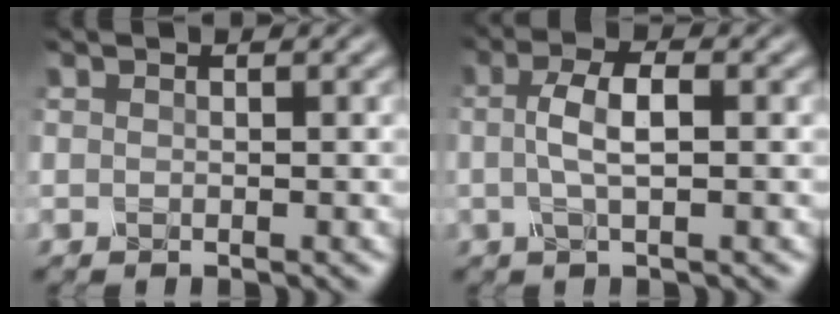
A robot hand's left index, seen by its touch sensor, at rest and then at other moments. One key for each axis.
{"total": 3.0, "fx": -0.3, "fy": 0.8, "fz": 2.9, "tx": -0.059, "ty": 0.007, "tz": -0.010}